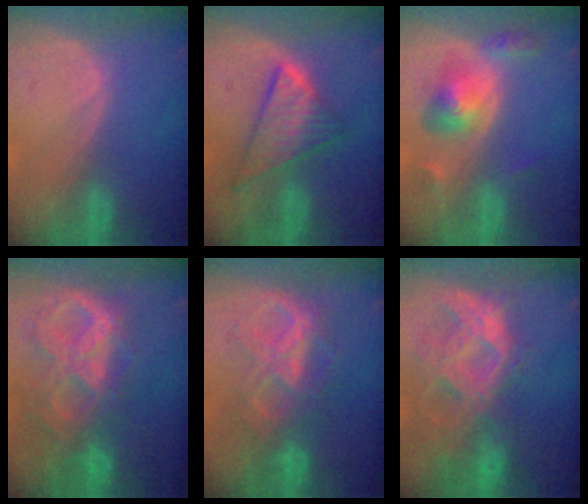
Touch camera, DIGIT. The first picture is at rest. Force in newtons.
{"total": 7.8, "press": 7.8, "slide": 0.4}
{"total": 5.9, "press": 5.6, "slide": 1.8}
{"total": 10.5, "press": 8.8, "slide": 5.7}
{"total": 7.3, "press": 7.3, "slide": 0.3}
{"total": 10.5, "press": 9.2, "slide": 5.1}